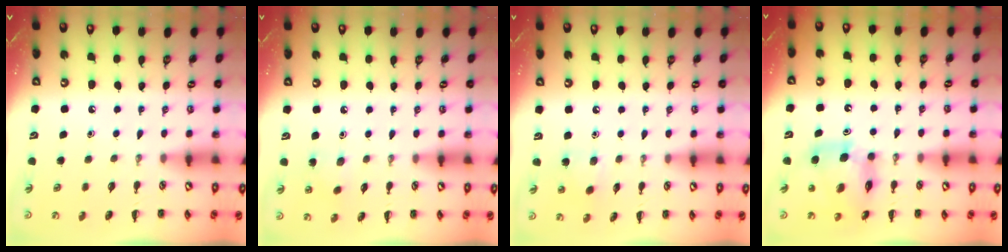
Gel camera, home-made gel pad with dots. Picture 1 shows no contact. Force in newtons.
{"total": 7.2, "press": 7.0, "slide": 1.4}
{"total": 5.9, "press": 5.7, "slide": 1.6}
{"total": 10.3, "press": 10.0, "slide": 2.7}